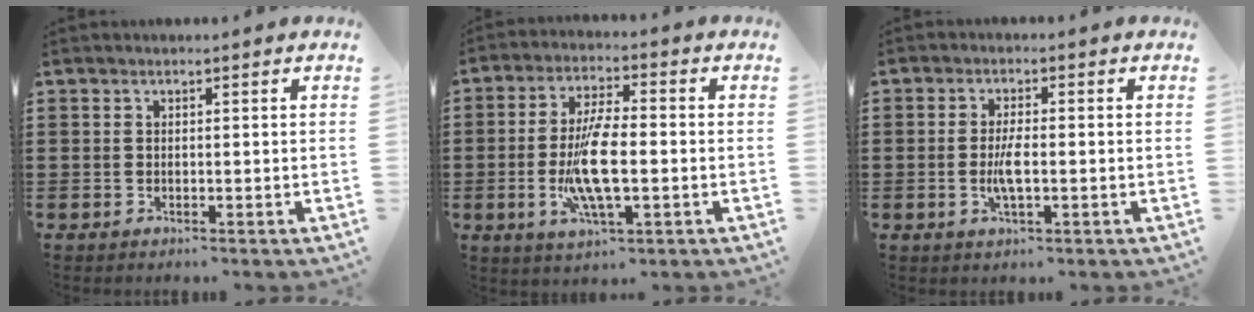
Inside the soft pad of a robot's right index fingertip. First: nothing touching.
{"total": 9.8, "force": [-1.7, 2.9, 9.2], "torque": [-0.194, -0.012, -0.034]}
{"total": 3.7, "force": [-0.7, 1.0, 3.5], "torque": [-0.077, -0.005, -0.018]}